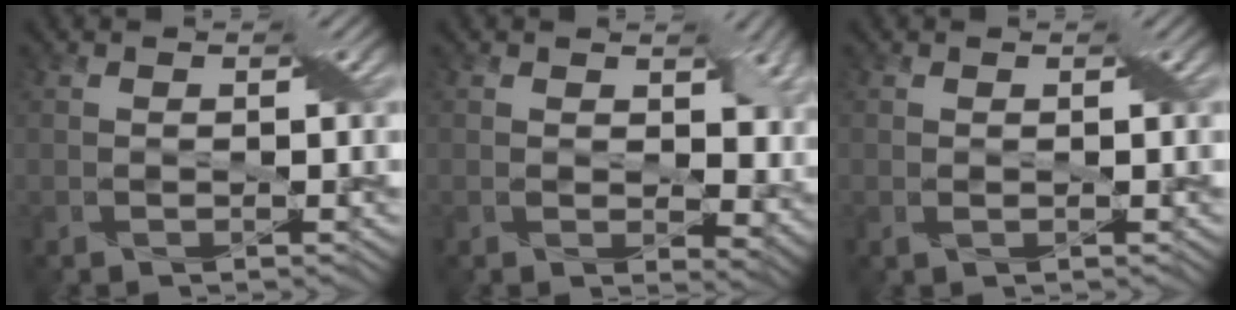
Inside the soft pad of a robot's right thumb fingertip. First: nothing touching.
{"total": 7.0, "force": [2.0, 4.3, 5.1], "torque": [-0.084, -0.017, 0.034]}
{"total": 0.6, "force": [0.0, 0.4, 0.4], "torque": [-0.008, 0.001, 0.002]}